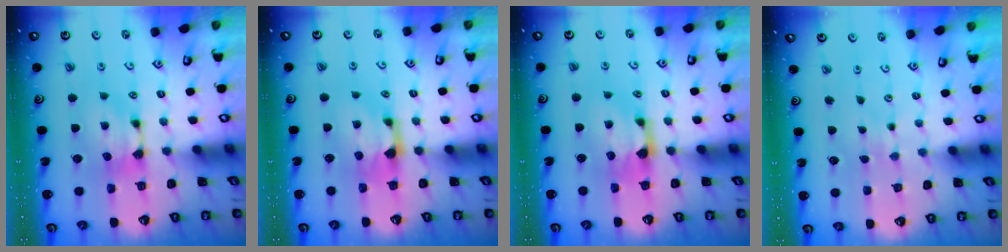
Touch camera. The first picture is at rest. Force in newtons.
{"total": 1.6, "press": 0.9, "slide": 1.3}
{"total": 1.6, "press": 0.9, "slide": 1.3}
{"total": 4.0, "press": 4.0, "slide": 0.0}